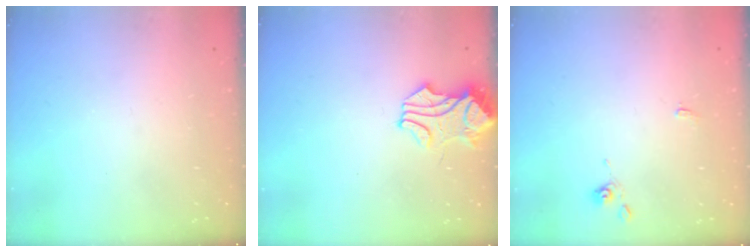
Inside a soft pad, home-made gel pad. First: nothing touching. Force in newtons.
{"total": 1.9, "press": 1.7, "slide": 0.8}
{"total": 0.7, "press": 0.5, "slide": 0.4}